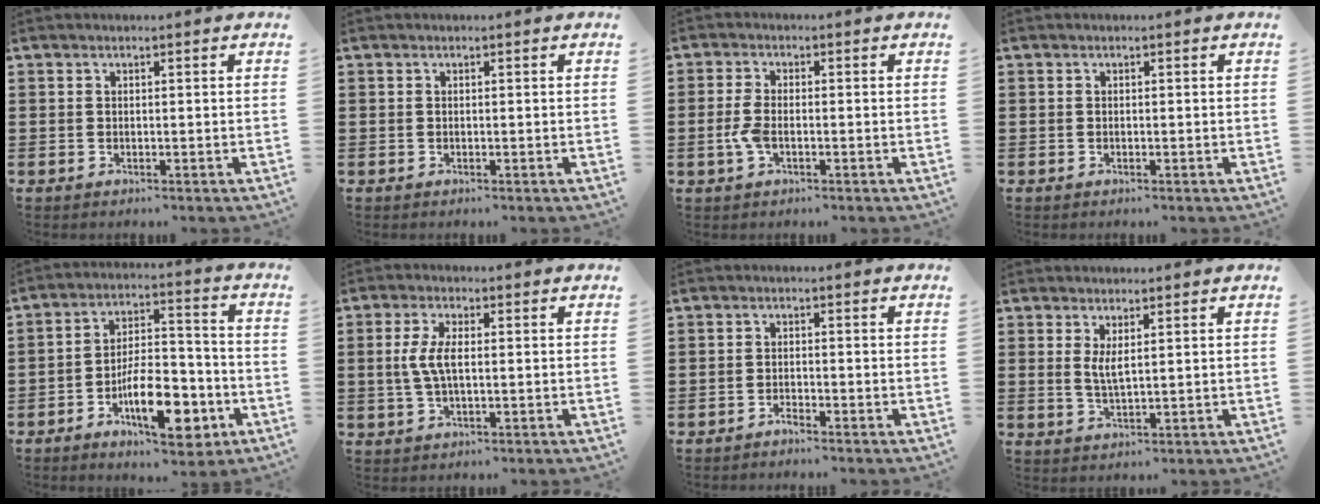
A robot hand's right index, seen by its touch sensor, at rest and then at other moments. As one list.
[{"total": 0.0}, {"total": 3.4, "force": [-0.9, 1.5, 2.9], "torque": [-0.082, -0.007, -0.025]}, {"total": 0.0}, {"total": 12.7, "force": [-5.9, 5.2, 10.0], "torque": [-0.165, 0.016, -0.099]}, {"total": 4.8, "force": [0.2, 1.8, 4.4], "torque": [-0.106, -0.002, -0.005]}, {"total": 1.3, "force": [-1.3, -0.1, 0.3], "torque": [-0.008, -0.001, -0.026]}, {"total": 2.8, "force": [1.1, 0.7, 2.5], "torque": [-0.052, 0.002, 0.020]}]